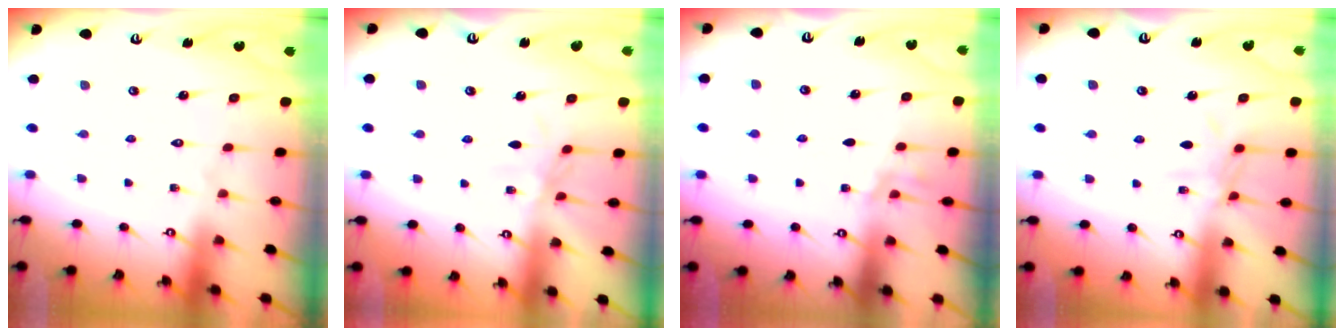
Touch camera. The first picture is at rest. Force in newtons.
{"total": 2.5, "press": 2.4, "slide": 0.5}
{"total": 2.5, "press": 1.7, "slide": 1.8}
{"total": 6.1, "press": 6.1, "slide": 0.6}